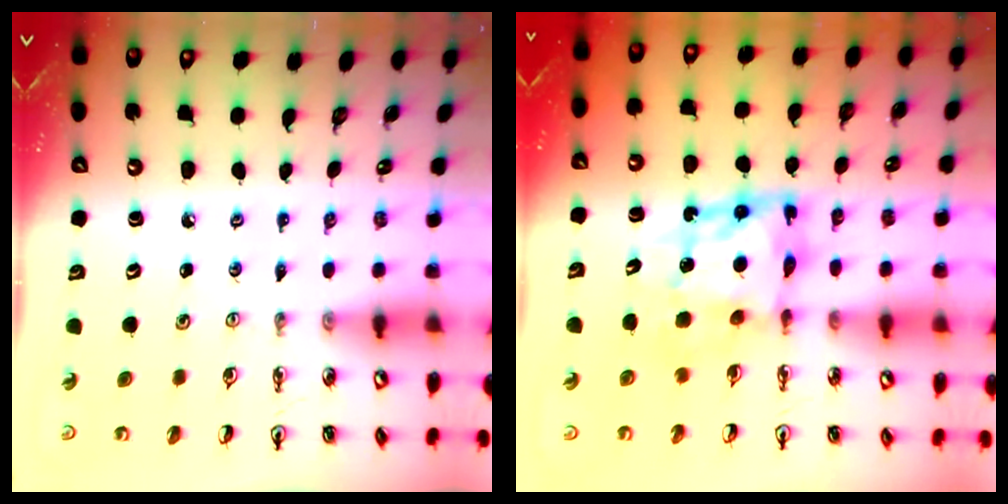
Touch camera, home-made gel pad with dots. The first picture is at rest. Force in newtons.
{"total": 10.0, "press": 9.9, "slide": 1.2}